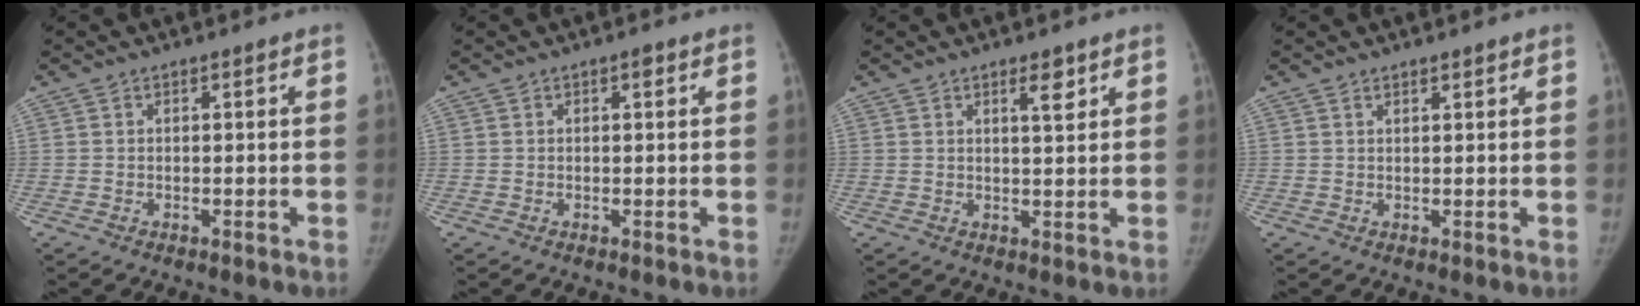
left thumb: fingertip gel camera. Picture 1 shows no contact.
{"total": 0.9, "force": [0.4, 0.4, 0.7], "torque": [-0.007, 0.001, 0.005]}
{"total": 3.3, "force": [2.0, 0.9, 2.4], "torque": [-0.028, -0.013, 0.032]}
{"total": 1.0, "force": [0.9, 0.3, 0.4], "torque": [0.001, -0.008, 0.013]}